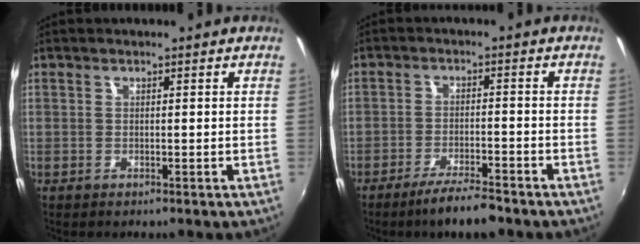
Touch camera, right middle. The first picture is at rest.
{"total": 6.5, "force": [-5.2, 0.9, 3.7], "torque": [-0.082, -0.007, -0.089]}